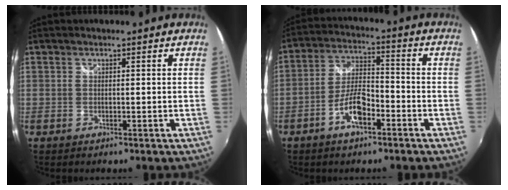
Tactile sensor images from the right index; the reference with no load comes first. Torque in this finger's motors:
{"motor_torque": [1.54, -0.33, 0.68, 0.08]}